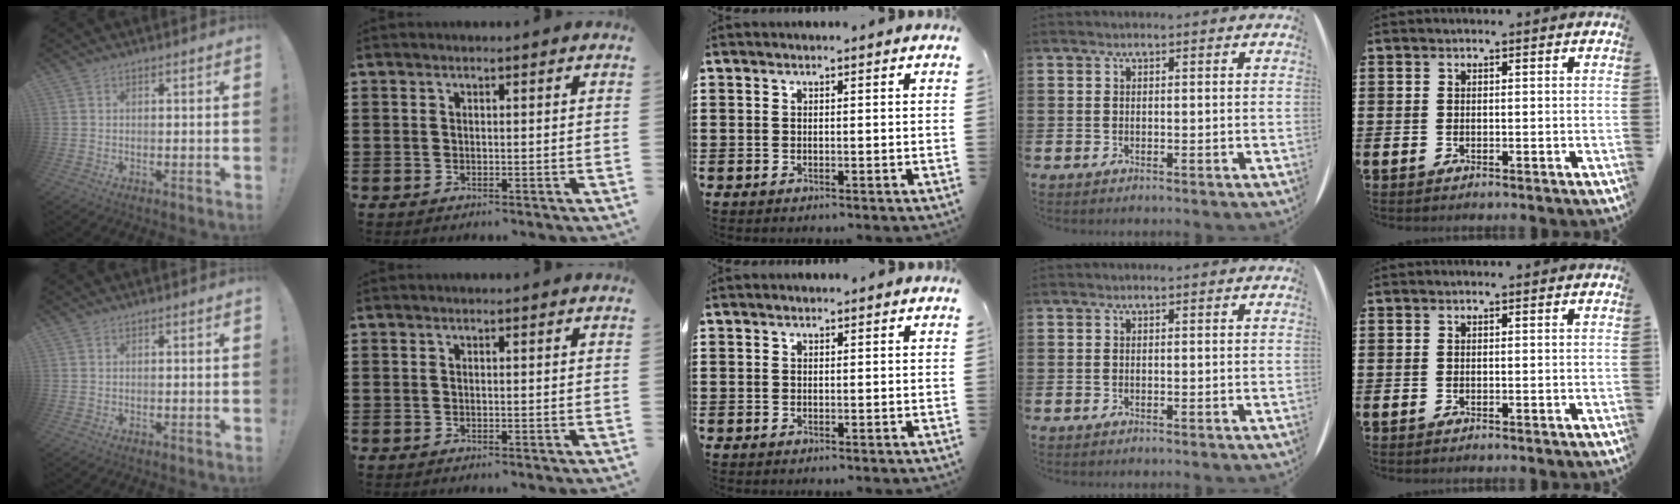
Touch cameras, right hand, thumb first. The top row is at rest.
{}